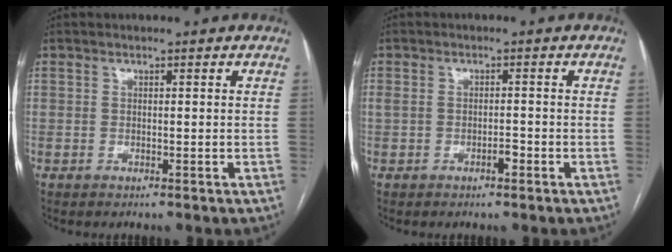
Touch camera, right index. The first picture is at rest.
{"total": 2.1, "force": [-0.8, 0.9, 1.7], "torque": [-0.037, 0.013, -0.008]}